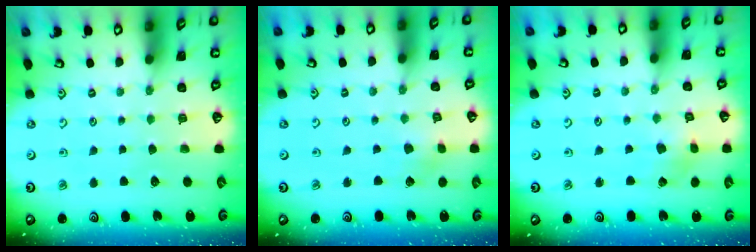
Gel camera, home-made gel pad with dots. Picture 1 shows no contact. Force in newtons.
{"total": 2.8, "press": 2.7, "slide": 0.6}
{"total": 3.2, "press": 3.2, "slide": 0.4}